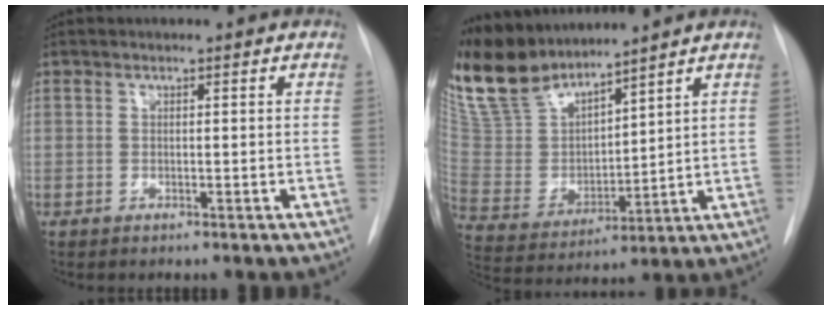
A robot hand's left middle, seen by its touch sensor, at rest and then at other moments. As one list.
[{"total": 13.8, "force": [12.8, 2.7, 4.3], "torque": [-0.100, 0.000, 0.270]}]